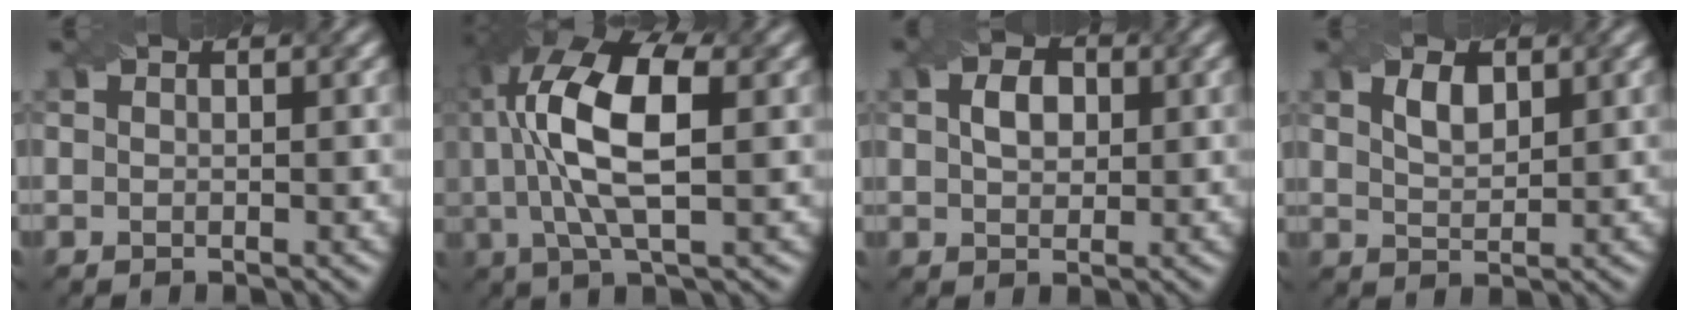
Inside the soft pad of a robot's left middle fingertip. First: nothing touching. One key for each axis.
{"total": 10.3, "fx": 2.0, "fy": 4.0, "fz": 9.3, "tx": -0.186, "ty": 0.016, "tz": 0.032}
{"total": 2.8, "fx": 0.6, "fy": 1.9, "fz": 2.0, "tx": -0.042, "ty": 0.005, "tz": 0.011}
{"total": 2.3, "fx": 1.2, "fy": 1.1, "fz": 1.6, "tx": -0.036, "ty": 0.001, "tz": 0.028}